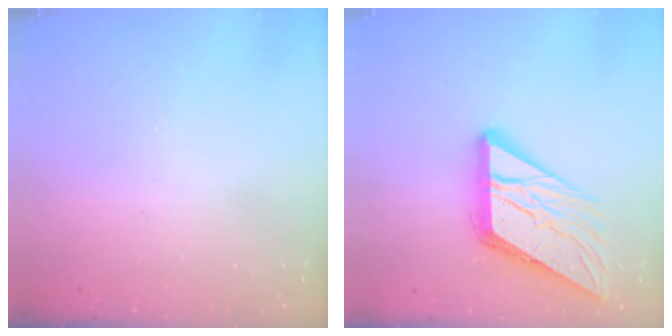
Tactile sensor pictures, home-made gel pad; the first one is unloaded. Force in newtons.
{"total": 15.0, "press": 14.9, "slide": 1.6}